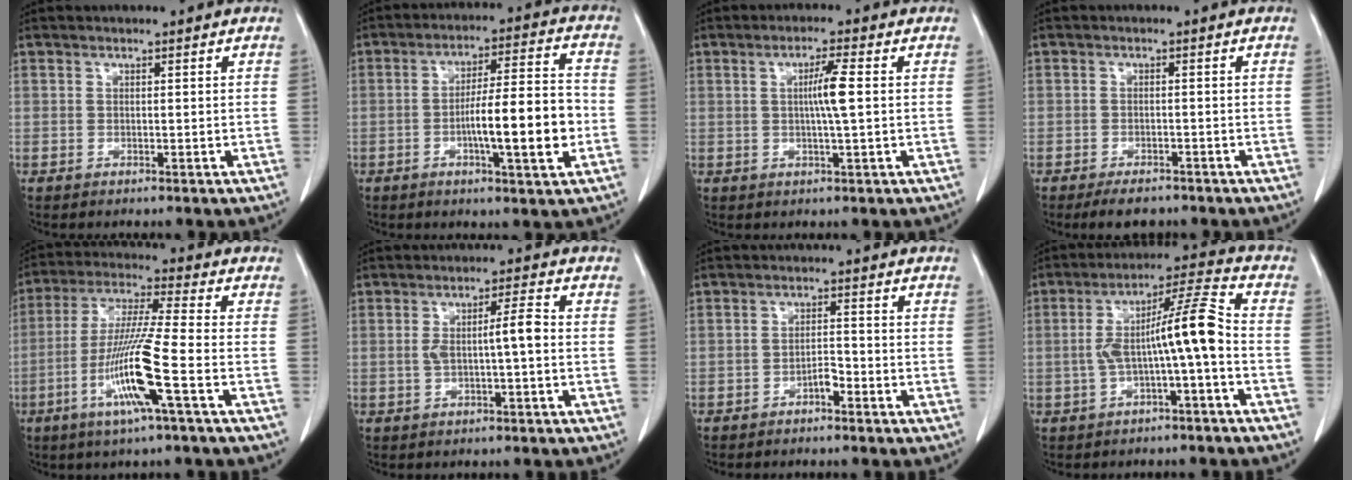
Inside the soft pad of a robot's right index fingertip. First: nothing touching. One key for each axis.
{"total": 12.1, "fx": -2.8, "fy": 1.2, "fz": 11.8, "tx": -0.189, "ty": 0.008, "tz": -0.046}
{"total": 4.5, "fx": 0.4, "fy": -0.4, "fz": 4.4, "tx": -0.078, "ty": -0.003, "tz": 0.006}
{"total": 3.5, "fx": -2.8, "fy": 1.6, "fz": 1.4, "tx": -0.022, "ty": -0.001, "tz": -0.038}
{"total": 12.5, "fx": -4.5, "fy": -0.8, "fz": 11.6, "tx": -0.233, "ty": -0.015, "tz": -0.091}
{"total": 4.7, "fx": -0.2, "fy": 0.4, "fz": 4.7, "tx": -0.085, "ty": 0.011, "tz": 0.000}
{"total": 2.1, "fx": -1.5, "fy": 0.6, "fz": 1.4, "tx": -0.019, "ty": 0.004, "tz": -0.026}
{"total": 9.9, "fx": -1.6, "fy": 0.3, "fz": 9.7, "tx": -0.170, "ty": 0.034, "tz": -0.030}